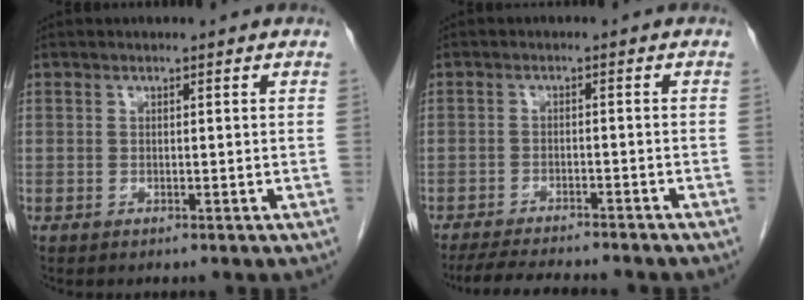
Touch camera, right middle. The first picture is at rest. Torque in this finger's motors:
{"motor_torque": [1.12, -1.02, 0.17, 0.06]}